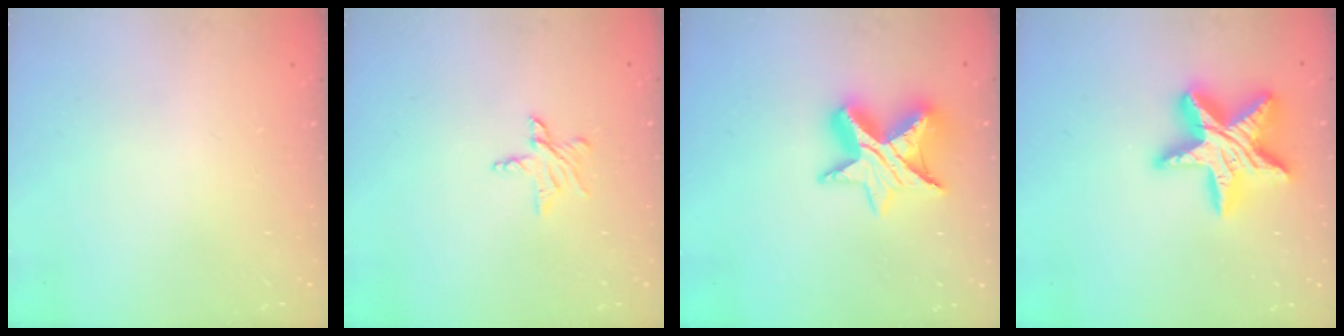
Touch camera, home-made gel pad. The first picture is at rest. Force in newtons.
{"total": 5.9, "press": 5.8, "slide": 0.5}
{"total": 14.4, "press": 14.4, "slide": 0.8}
{"total": 20.5, "press": 20.5, "slide": 1.3}